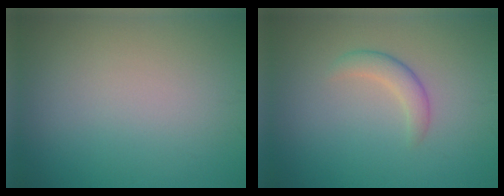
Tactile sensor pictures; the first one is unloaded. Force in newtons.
{"total": 2.1, "press": 2.1, "slide": 0.1}